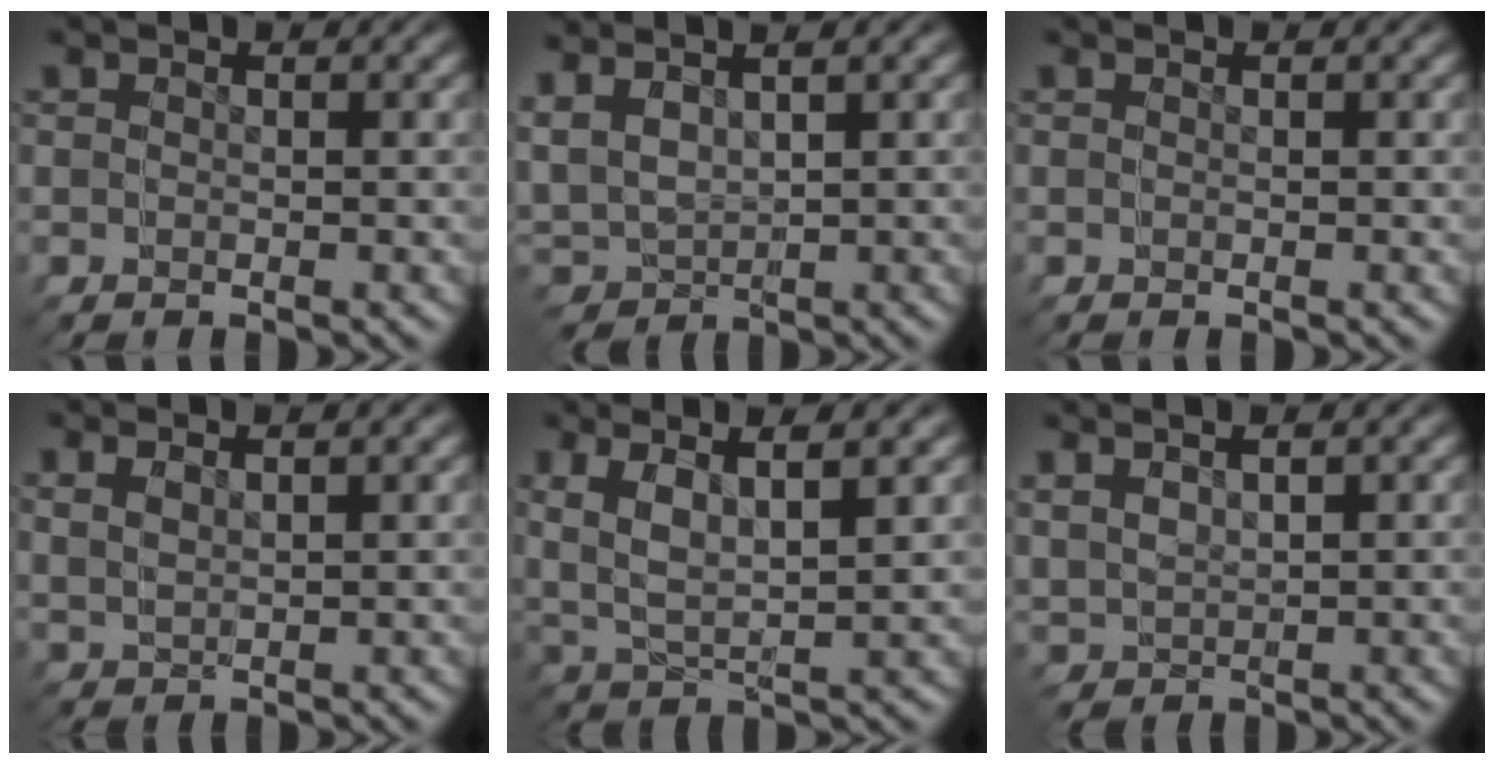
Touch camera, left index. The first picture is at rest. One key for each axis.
{"total": 6.5, "fx": 1.3, "fy": 5.8, "fz": 2.7, "tx": -0.074, "ty": -0.008, "tz": 0.030}
{"total": 0.0}
{"total": 1.8, "fx": 1.4, "fy": -1.0, "fz": 0.3, "tx": 0.010, "ty": 0.021, "tz": 0.023}
{"total": 4.9, "fx": 3.1, "fy": 1.7, "fz": 3.5, "tx": -0.071, "ty": 0.020, "tz": 0.049}
{"total": 2.4, "fx": 0.9, "fy": 2.0, "fz": 1.0, "tx": -0.004, "ty": 0.002, "tz": 0.022}